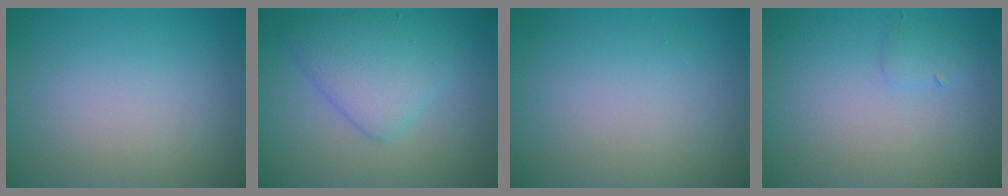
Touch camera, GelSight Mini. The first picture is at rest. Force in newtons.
{"total": 4.5, "press": 4.5, "slide": 0.2}
{"total": 0.0}
{"total": 1.0, "press": 1.0, "slide": 0.0}